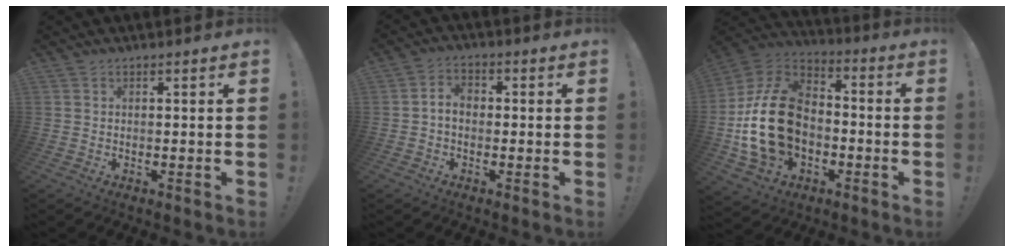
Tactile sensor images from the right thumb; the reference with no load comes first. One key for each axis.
{"total": 4.5, "fx": -0.3, "fy": 2.9, "fz": 3.3, "tx": -0.053, "ty": 0.008, "tz": -0.007}
{"total": 21.9, "fx": -2.9, "fy": 15.4, "fz": 15.2, "tx": -0.295, "ty": 0.030, "tz": -0.037}